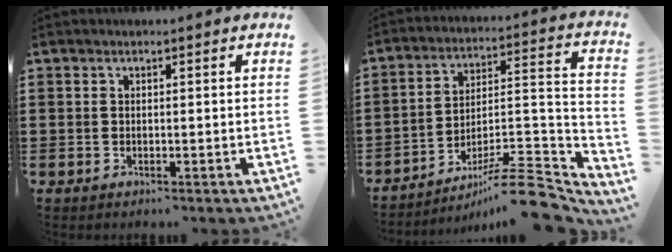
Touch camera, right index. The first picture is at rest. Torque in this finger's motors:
{"motor_torque": [0.37, -0.34, 0.21, 0.04]}